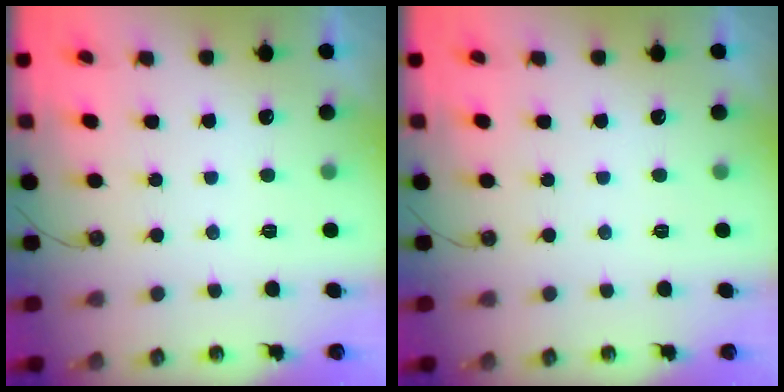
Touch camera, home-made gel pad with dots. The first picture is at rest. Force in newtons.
{"total": 0.0}